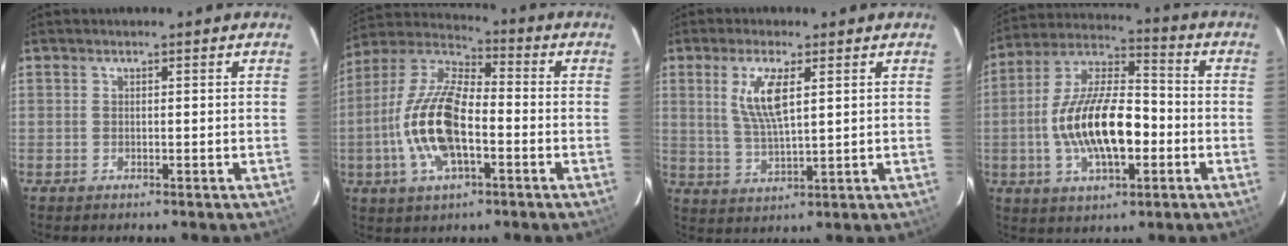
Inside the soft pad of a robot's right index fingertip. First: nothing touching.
{"total": 16.4, "force": [-3.9, 7.1, 14.3], "torque": [-0.297, 0.003, -0.080]}
{"total": 7.5, "force": [2.5, 1.8, 6.9], "torque": [-0.138, -0.002, 0.053]}
{"total": 17.3, "force": [-3.5, 7.3, 15.4], "torque": [-0.293, 0.009, -0.063]}